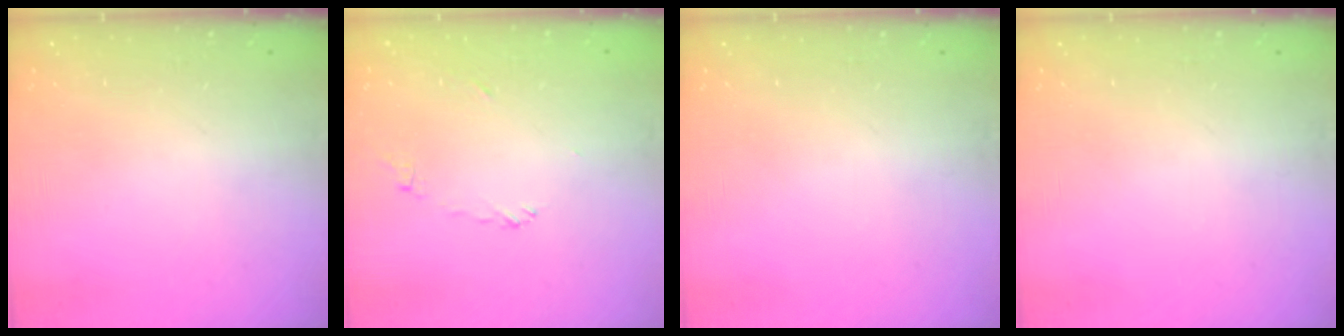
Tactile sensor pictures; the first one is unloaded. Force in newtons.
{"total": 4.1, "press": 4.1, "slide": 0.1}
{"total": 0.0}
{"total": 0.0}